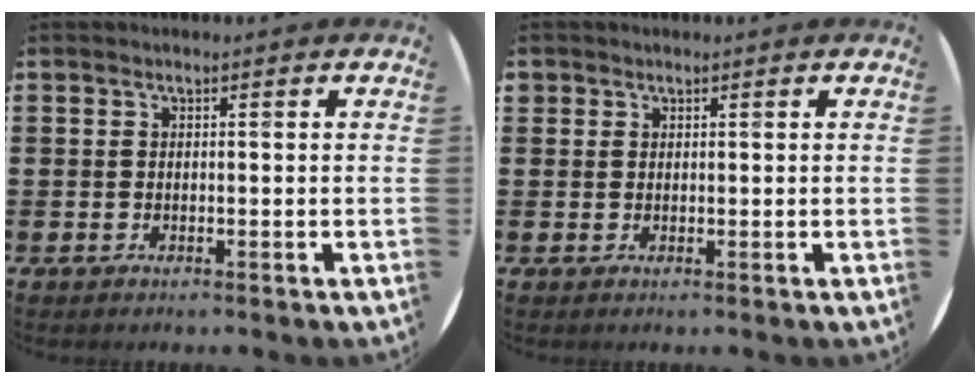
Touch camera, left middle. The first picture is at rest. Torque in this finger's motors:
{"motor_torque": [0.06, 0.00, -0.04, 0.00]}